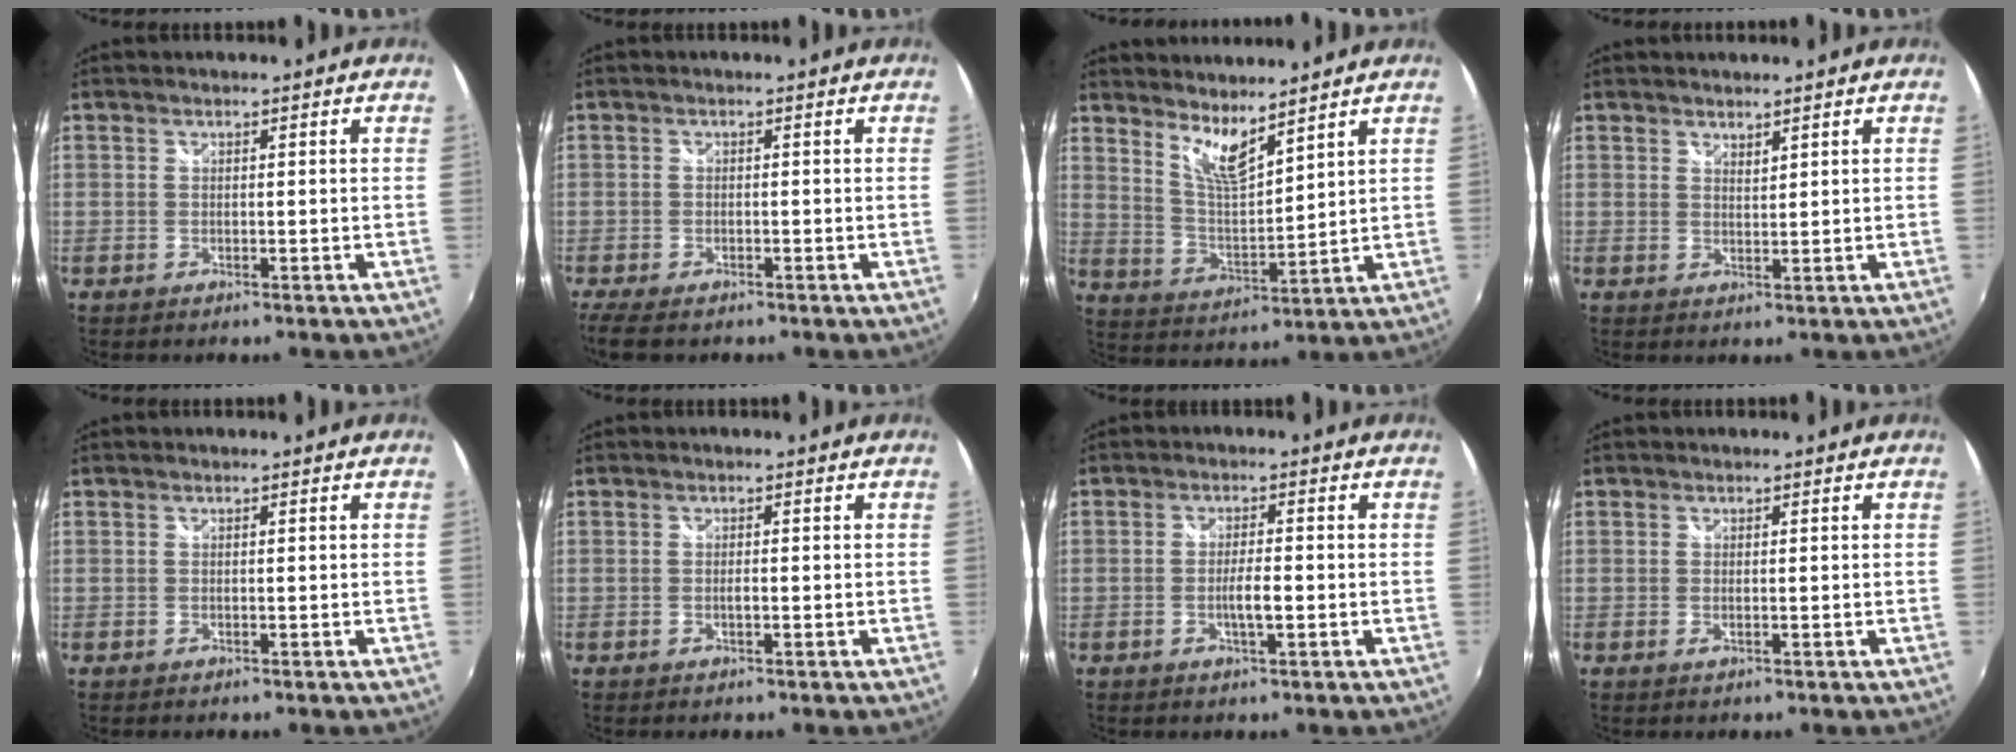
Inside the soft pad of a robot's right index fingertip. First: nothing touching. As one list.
[{"total": 5.8, "force": [-4.3, 2.2, 3.2], "torque": [-0.078, -0.028, -0.079]}, {"total": 7.4, "force": [5.9, 1.1, 4.3], "torque": [-0.080, -0.012, 0.114]}, {"total": 1.7, "force": [1.6, 0.3, 0.4], "torque": [-0.004, 0.001, 0.027]}, {"total": 0.0}, {"total": 0.8, "force": [-0.2, 0.1, 0.7], "torque": [-0.014, 0.003, -0.004]}, {"total": 3.2, "force": [-0.9, 0.4, 3.0], "torque": [-0.055, 0.000, -0.015]}, {"total": 0.6, "force": [0.0, 0.1, 0.6], "torque": [-0.012, 0.000, -0.002]}]